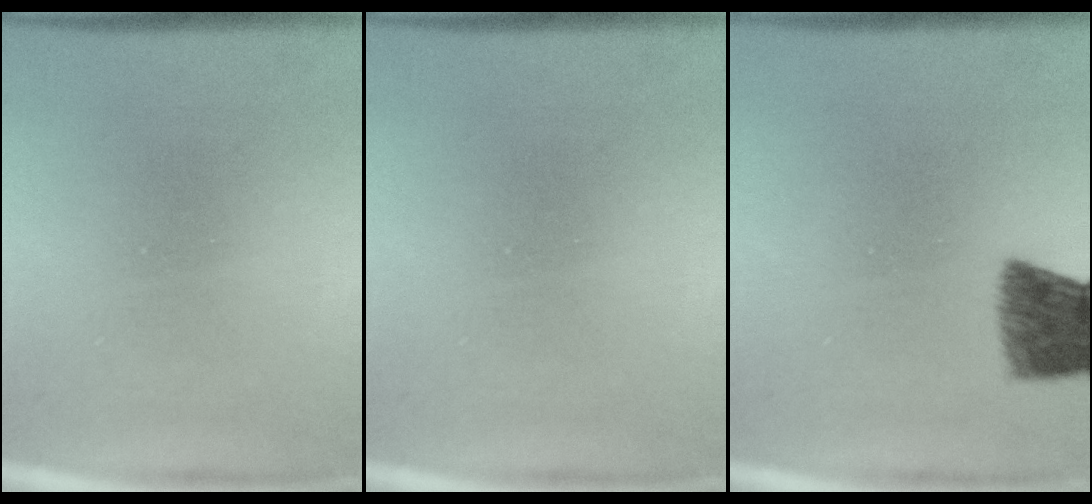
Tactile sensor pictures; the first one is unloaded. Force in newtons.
{"total": 0.0}
{"total": 7.9}